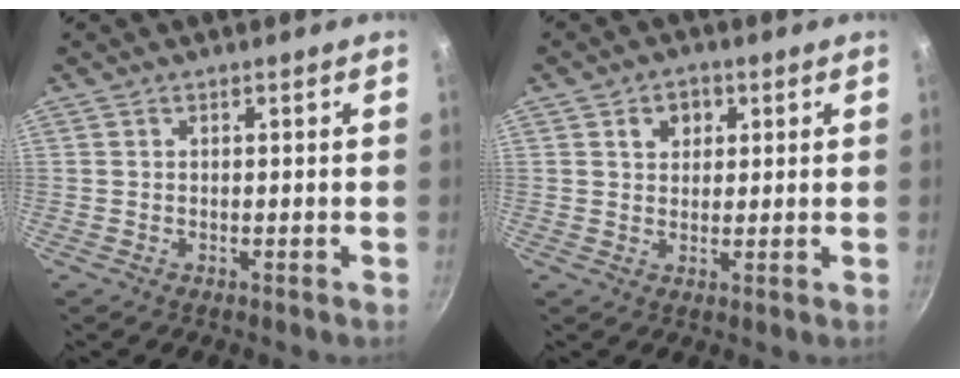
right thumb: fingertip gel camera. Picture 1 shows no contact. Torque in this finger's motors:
{"motor_torque": [-0.31, 0.53, 0.52, 0.42, 0.01]}